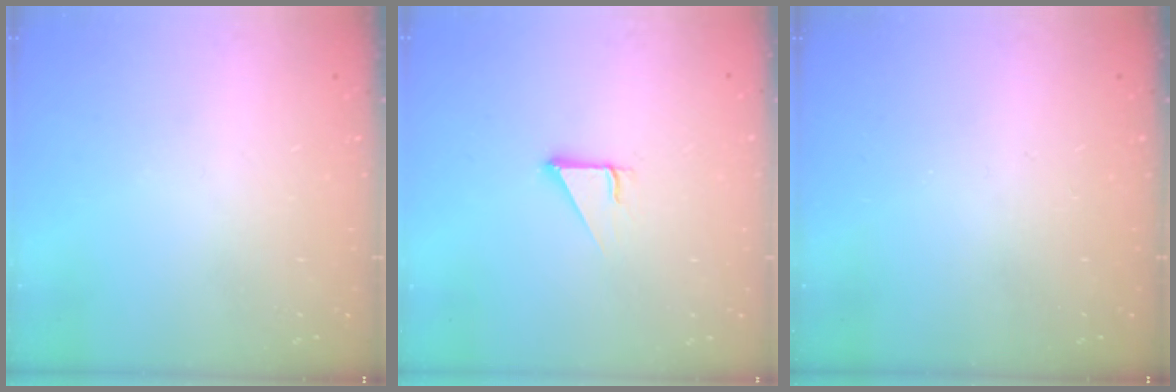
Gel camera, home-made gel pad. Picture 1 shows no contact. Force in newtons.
{"total": 2.9, "press": 2.8, "slide": 0.2}
{"total": 0.0}